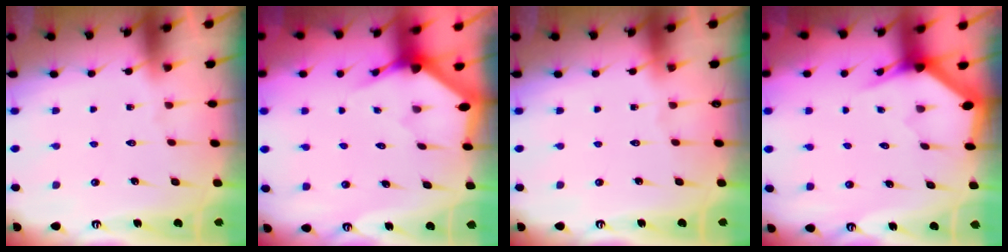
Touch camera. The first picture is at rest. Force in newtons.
{"total": 2.9, "press": 2.9, "slide": 0.2}
{"total": 0.0}
{"total": 3.2, "press": 3.2, "slide": 0.1}